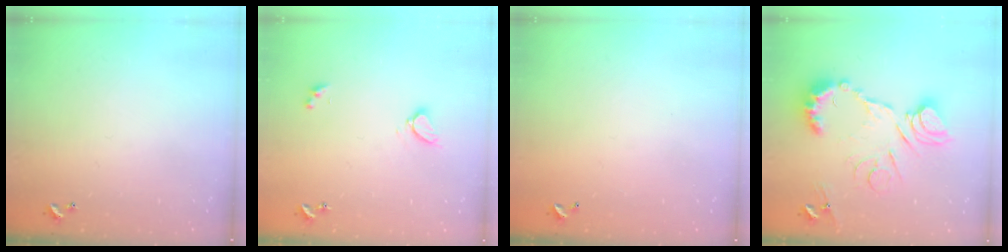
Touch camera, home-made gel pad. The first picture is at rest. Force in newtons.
{"total": 3.1, "press": 3.1, "slide": 0.3}
{"total": 2.8, "press": 2.8, "slide": 0.1}
{"total": 15.6, "press": 15.5, "slide": 1.7}